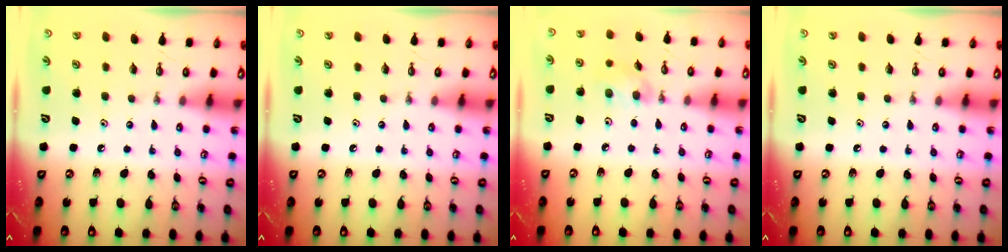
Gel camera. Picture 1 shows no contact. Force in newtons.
{"total": 0.0}
{"total": 7.8, "press": 7.4, "slide": 2.5}
{"total": 0.0}